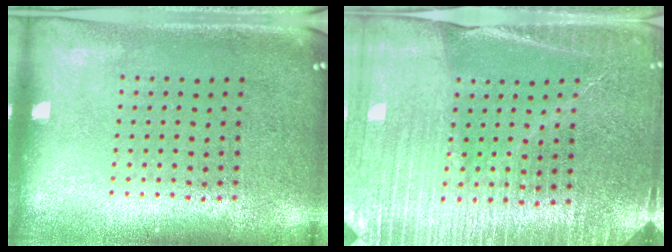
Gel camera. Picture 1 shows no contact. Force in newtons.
{"total": 3.9, "press": 3.7, "slide": 1.2}